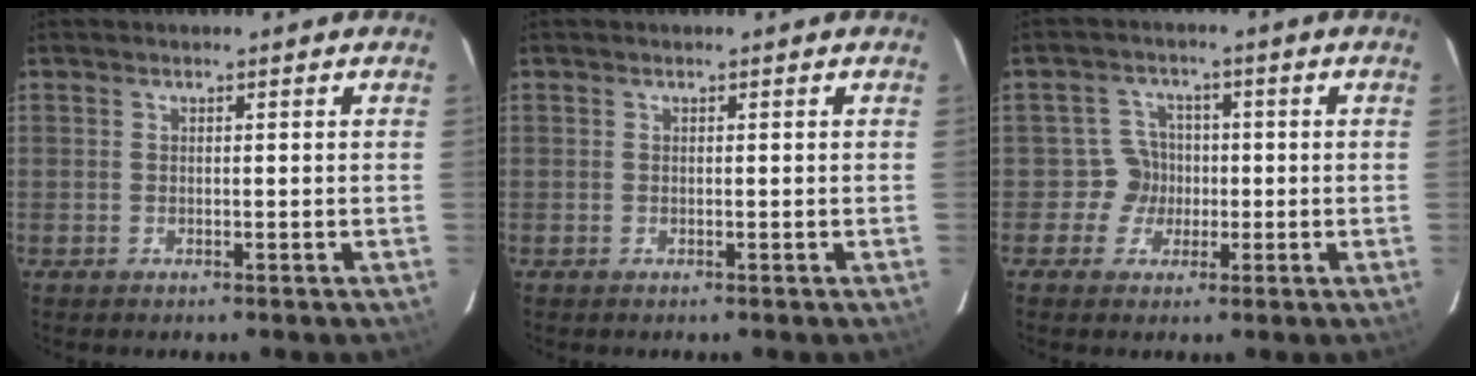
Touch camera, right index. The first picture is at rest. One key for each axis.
{"total": 0.0}
{"total": 4.3, "fx": -1.0, "fy": 4.2, "fz": -0.4, "tx": 0.013, "ty": 0.014, "tz": -0.020}